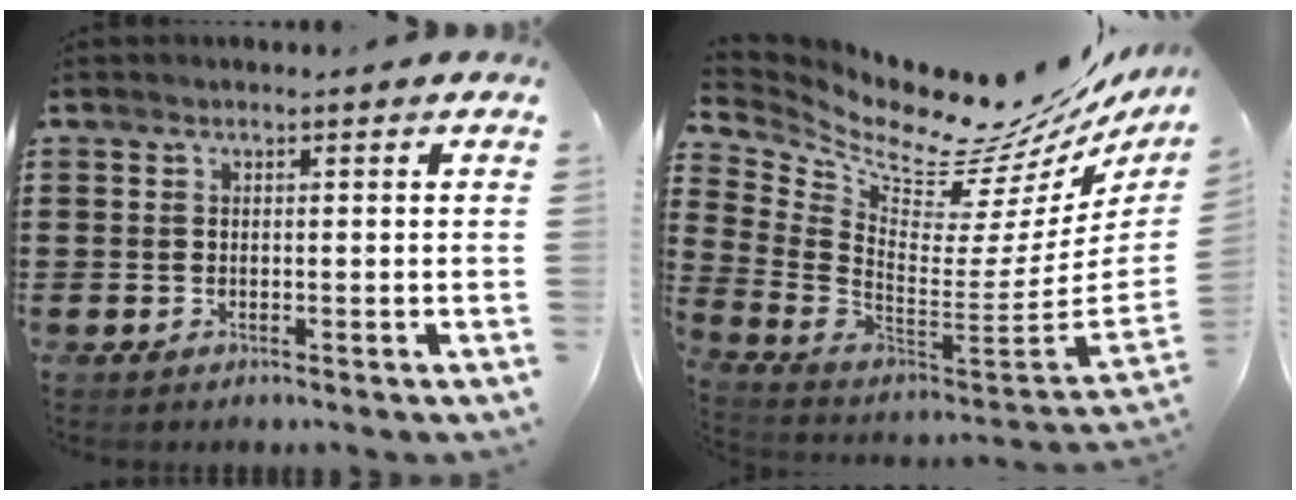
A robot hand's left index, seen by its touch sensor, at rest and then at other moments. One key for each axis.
{"total": 11.3, "fx": 10.6, "fy": 1.8, "fz": 3.6, "tx": -0.090, "ty": -0.108, "tz": 0.170}